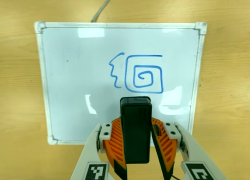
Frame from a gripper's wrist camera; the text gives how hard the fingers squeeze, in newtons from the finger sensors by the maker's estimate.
{"total": 6.7, "left": 6.2, "right": 7.2}